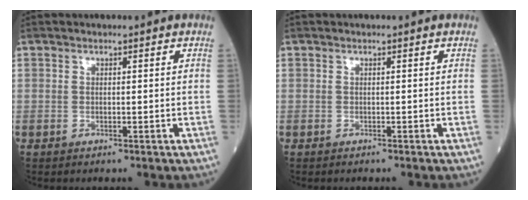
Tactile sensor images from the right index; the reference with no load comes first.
{"total": 0.0}